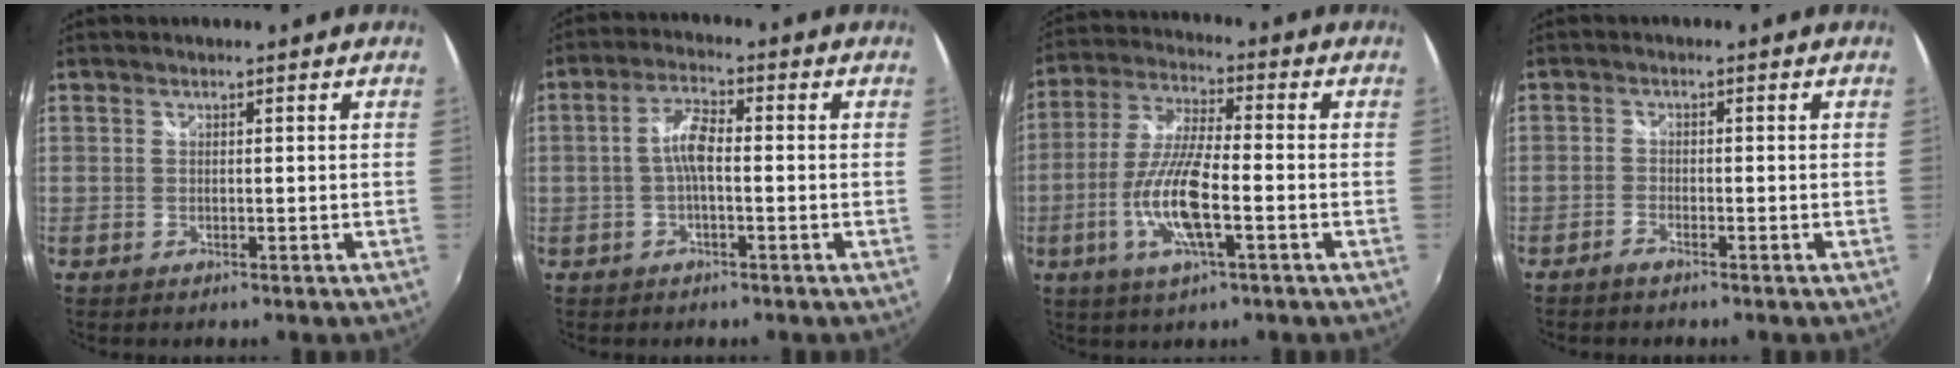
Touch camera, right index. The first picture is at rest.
{"total": 4.6, "force": [-0.8, 1.4, 4.3], "torque": [-0.089, 0.013, -0.017]}
{"total": 11.9, "force": [-3.8, 2.4, 11.0], "torque": [-0.230, -0.005, -0.075]}
{"total": 1.6, "force": [-1.5, 0.4, 0.5], "torque": [-0.022, 0.000, -0.033]}